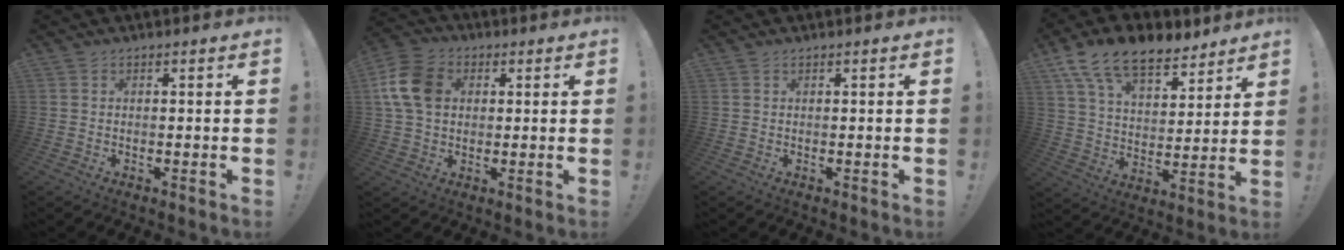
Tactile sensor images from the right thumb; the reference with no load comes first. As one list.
[{"total": 12.7, "force": [2.7, 9.6, 7.8], "torque": [-0.144, 0.006, 0.057]}, {"total": 0.0}, {"total": 16.2, "force": [11.1, 8.2, 8.5], "torque": [-0.151, -0.072, 0.203]}]